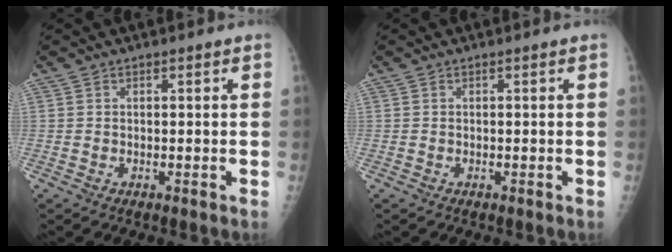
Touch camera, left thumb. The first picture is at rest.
{"total": 0.0}